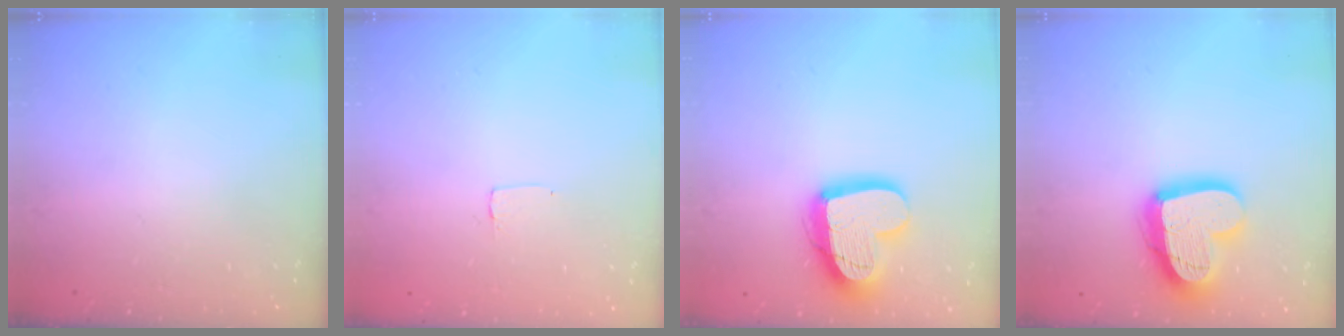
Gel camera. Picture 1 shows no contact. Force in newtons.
{"total": 2.6, "press": 2.6, "slide": 0.2}
{"total": 17.0, "press": 17.0, "slide": 1.5}
{"total": 21.4, "press": 21.3, "slide": 2.1}